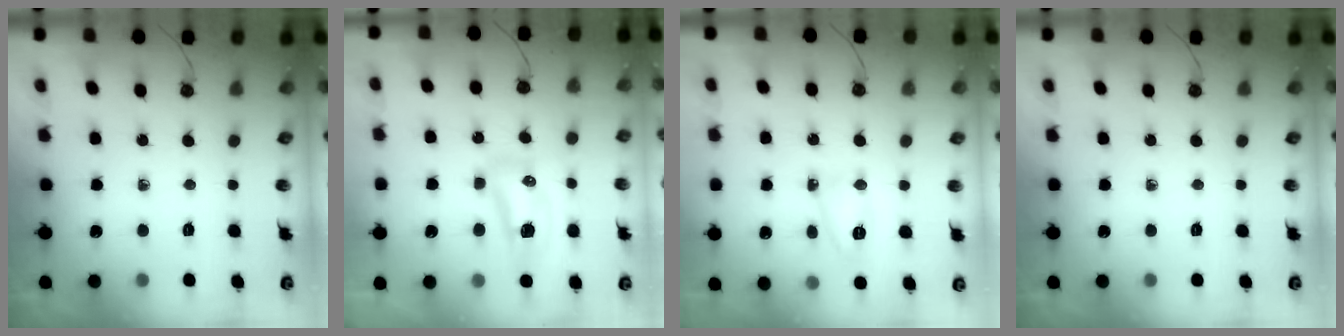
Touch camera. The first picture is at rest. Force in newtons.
{"total": 8.2, "press": 8.1, "slide": 1.2}
{"total": 5.5, "press": 5.5, "slide": 0.6}
{"total": 0.0}